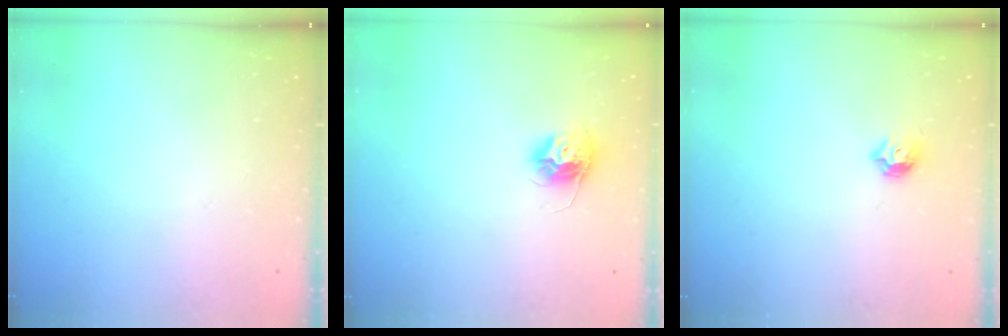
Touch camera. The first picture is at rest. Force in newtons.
{"total": 10.1, "press": 10.1, "slide": 0.7}
{"total": 5.3, "press": 5.2, "slide": 1.2}